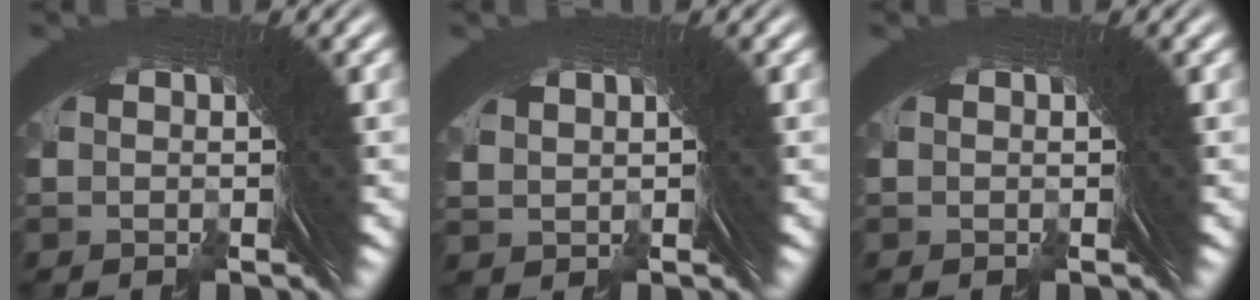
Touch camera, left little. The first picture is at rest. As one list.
[{"total": 0.8, "force": [0.3, 0.2, -0.7], "torque": [0.011, -0.005, 0.017]}, {"total": 0.0}]